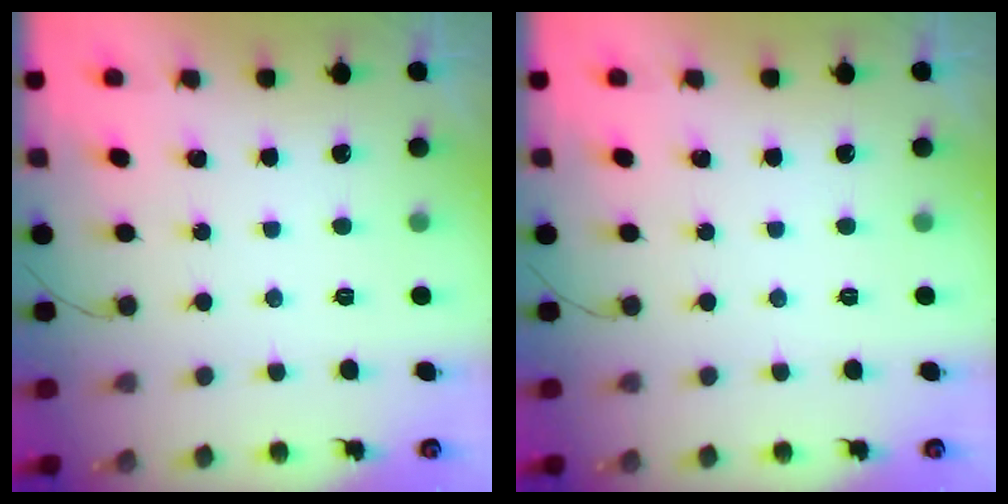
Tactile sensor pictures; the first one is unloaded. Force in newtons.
{"total": 0.0}